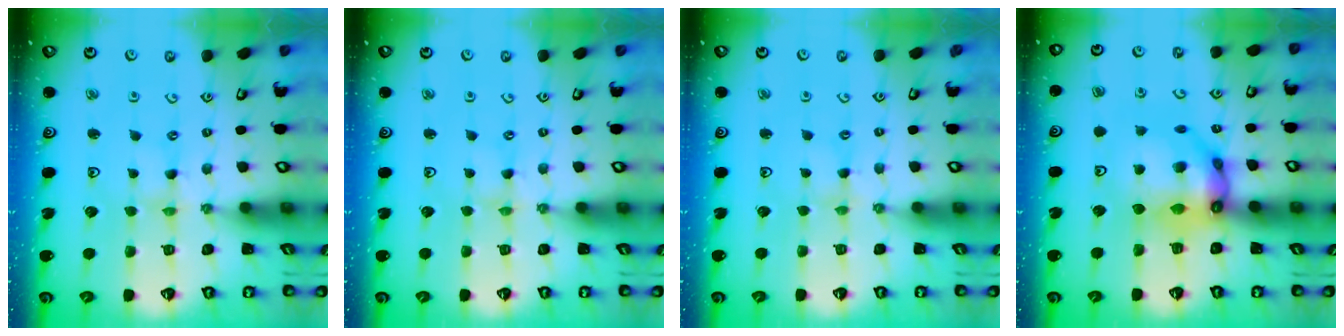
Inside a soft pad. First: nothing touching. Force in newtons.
{"total": 0.6, "press": 0.6, "slide": 0.1}
{"total": 2.3, "press": 2.3, "slide": 0.3}
{"total": 14.9, "press": 14.8, "slide": 1.3}